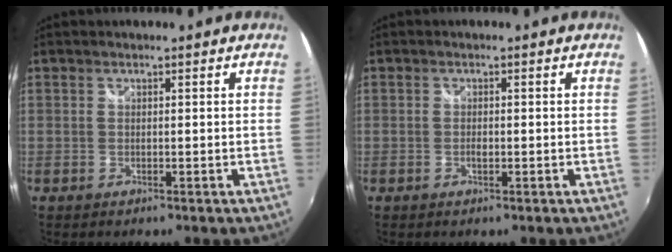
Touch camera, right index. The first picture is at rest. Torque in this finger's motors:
{"motor_torque": [-0.08, -0.02, 0.00, 0.02]}